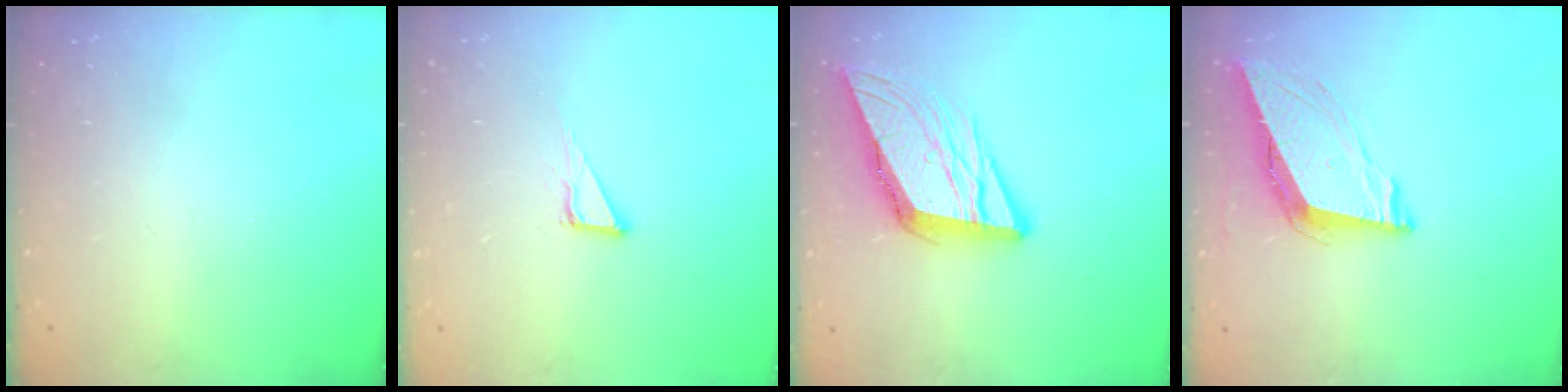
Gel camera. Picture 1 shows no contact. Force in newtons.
{"total": 4.7, "press": 4.7, "slide": 0.2}
{"total": 13.7, "press": 13.4, "slide": 2.6}
{"total": 9.0, "press": 8.6, "slide": 2.9}